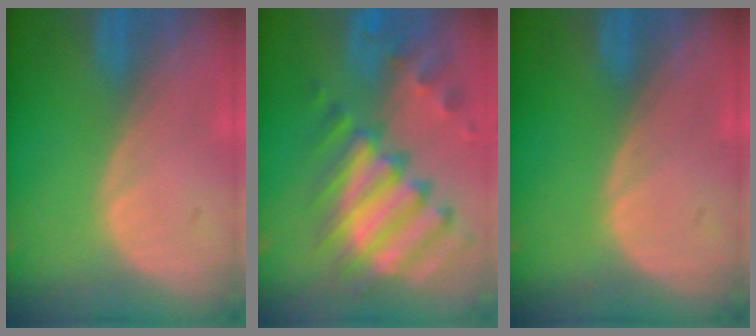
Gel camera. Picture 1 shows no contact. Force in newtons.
{"total": 11.9, "press": 10.3, "slide": 5.9}
{"total": 0.0}